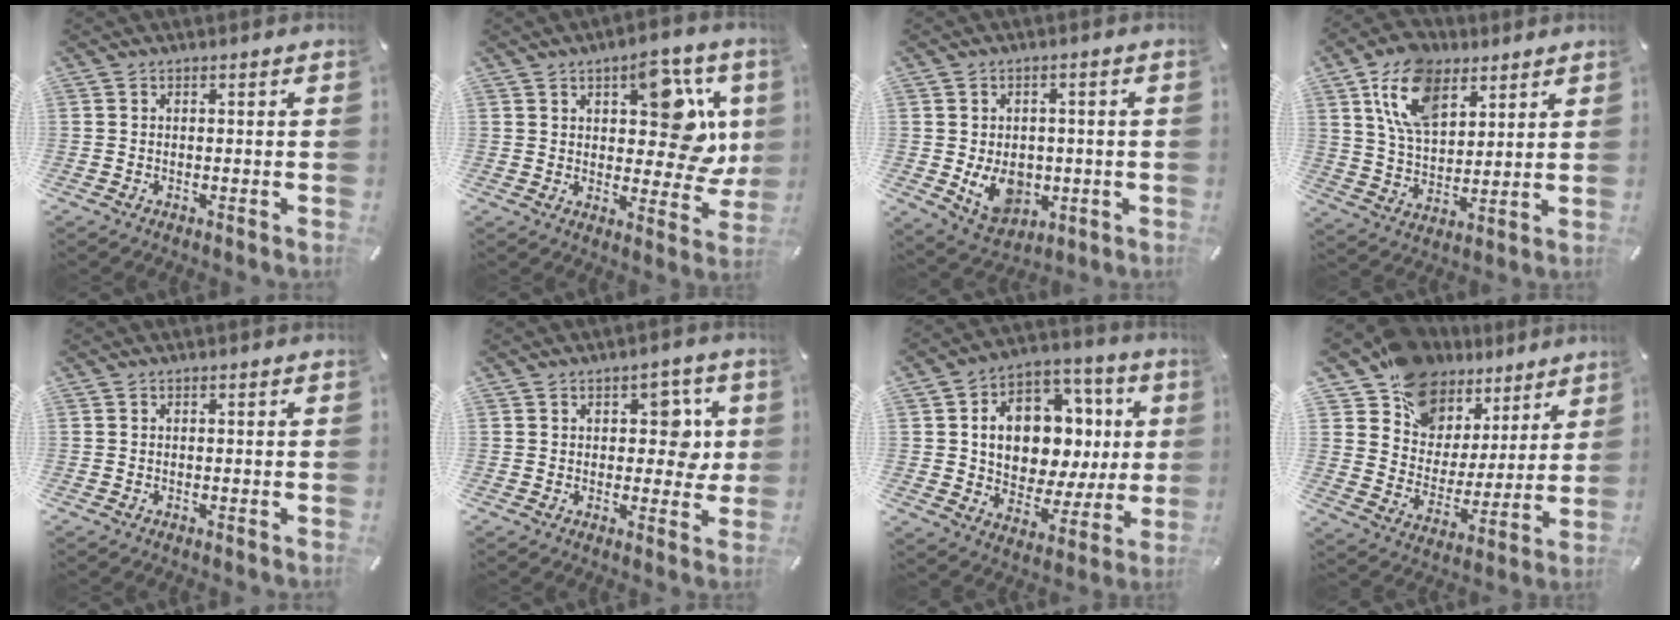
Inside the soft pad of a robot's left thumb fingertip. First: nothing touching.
{"total": 15.3, "force": [5.4, 8.1, 11.7], "torque": [-0.138, -0.029, 0.092]}
{"total": 9.2, "force": [-1.5, 7.3, 5.4], "torque": [-0.086, 0.003, -0.024]}
{"total": 14.1, "force": [7.5, 8.3, 8.5], "torque": [-0.182, -0.015, 0.139]}
{"total": 0.0}
{"total": 7.7, "force": [1.9, 5.2, 5.3], "torque": [-0.049, -0.009, 0.023]}
{"total": 15.7, "force": [3.2, 11.8, 9.9], "torque": [-0.148, -0.022, 0.065]}
{"total": 12.9, "force": [9.5, 8.7, 0.8], "torque": [-0.027, -0.090, 0.177]}